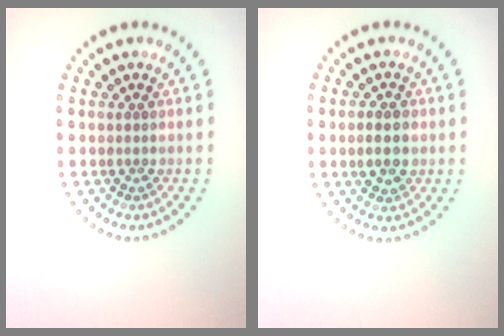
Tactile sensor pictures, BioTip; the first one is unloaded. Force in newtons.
{"total": 2.8, "press": 2.8, "slide": 0.1}